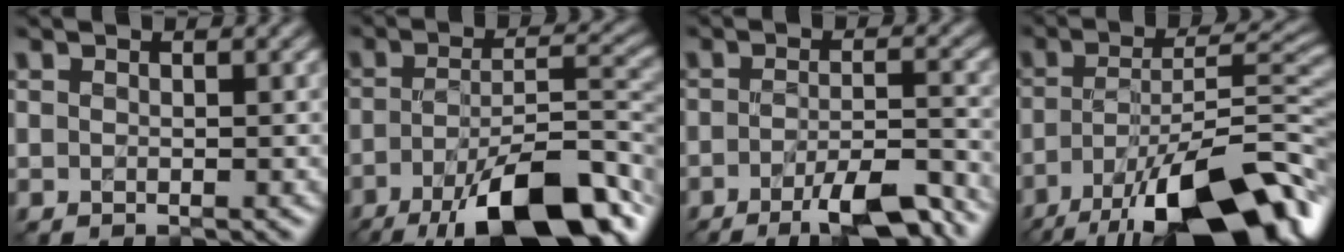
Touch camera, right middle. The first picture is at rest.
{"total": 13.5, "force": [-7.6, 4.1, 10.3], "torque": [-0.172, -0.001, -0.128]}
{"total": 7.9, "force": [-5.0, 1.8, 5.9], "torque": [-0.086, -0.003, -0.077]}
{"total": 15.9, "force": [-9.6, 5.3, 11.5], "torque": [-0.195, 0.000, -0.158]}